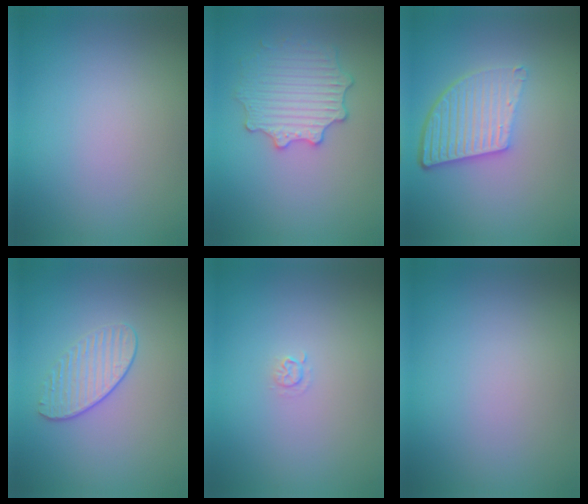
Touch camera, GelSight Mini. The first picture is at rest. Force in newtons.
{"total": 3.6, "press": 3.6, "slide": 0.6}
{"total": 5.6, "press": 4.0, "slide": 4.0}
{"total": 1.9, "press": 1.5, "slide": 1.2}
{"total": 0.7, "press": 0.3, "slide": 0.6}
{"total": 0.0}